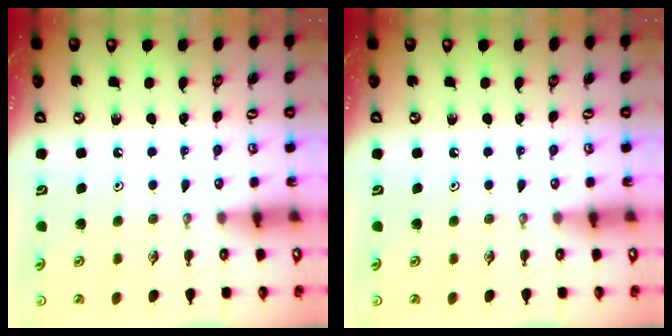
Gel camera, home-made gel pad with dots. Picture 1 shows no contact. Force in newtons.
{"total": 0.0}